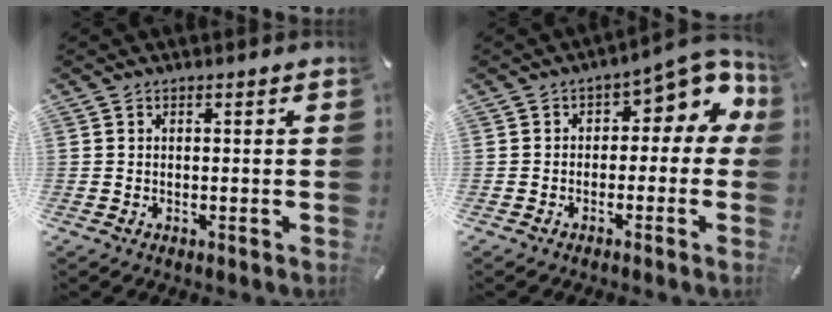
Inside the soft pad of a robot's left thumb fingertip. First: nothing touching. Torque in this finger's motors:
{"motor_torque": [0.21, 0.26, 0.40, 0.32, 0.05]}